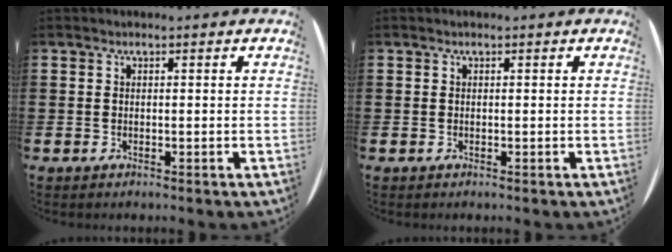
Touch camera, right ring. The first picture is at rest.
{"total": 0.0}